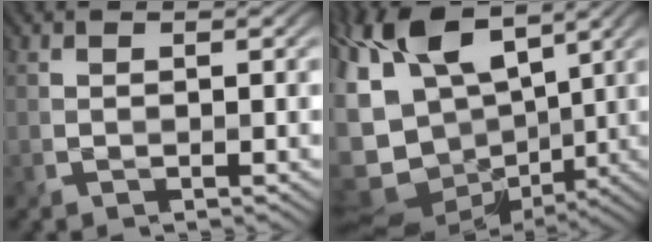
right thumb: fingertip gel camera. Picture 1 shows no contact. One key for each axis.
{"total": 16.3, "fx": 5.5, "fy": 10.0, "fz": 11.7, "tx": -0.251, "ty": 0.004, "tz": 0.118}